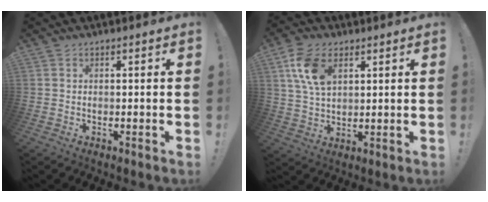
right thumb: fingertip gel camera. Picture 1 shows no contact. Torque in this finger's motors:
{"motor_torque": [0.45, 0.58, 0.30, 0.37, 0.07]}